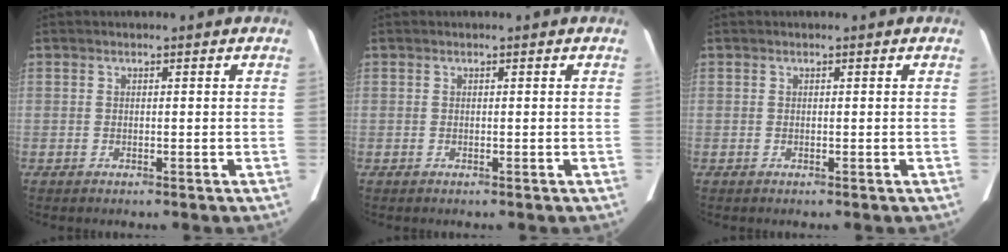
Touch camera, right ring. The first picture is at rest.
{"total": 0.0}
{"total": 0.0}